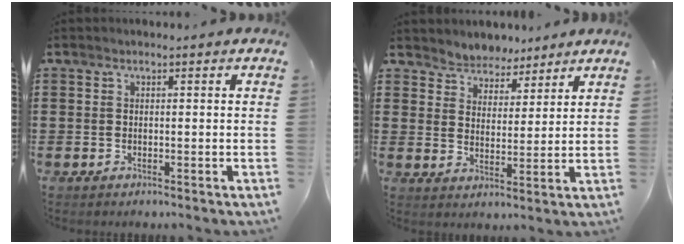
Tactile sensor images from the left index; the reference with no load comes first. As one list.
[{"total": 4.2, "force": [3.9, 1.5, -0.8], "torque": [-0.009, -0.016, 0.069]}]